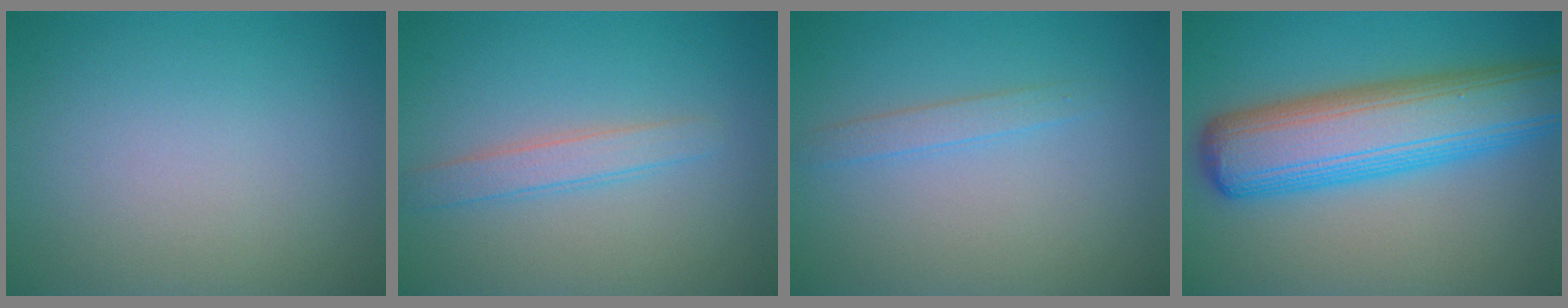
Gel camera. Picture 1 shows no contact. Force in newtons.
{"total": 2.1, "press": 2.1, "slide": 0.0}
{"total": 1.3, "press": 1.3, "slide": 0.1}
{"total": 10.4, "press": 10.4, "slide": 0.2}